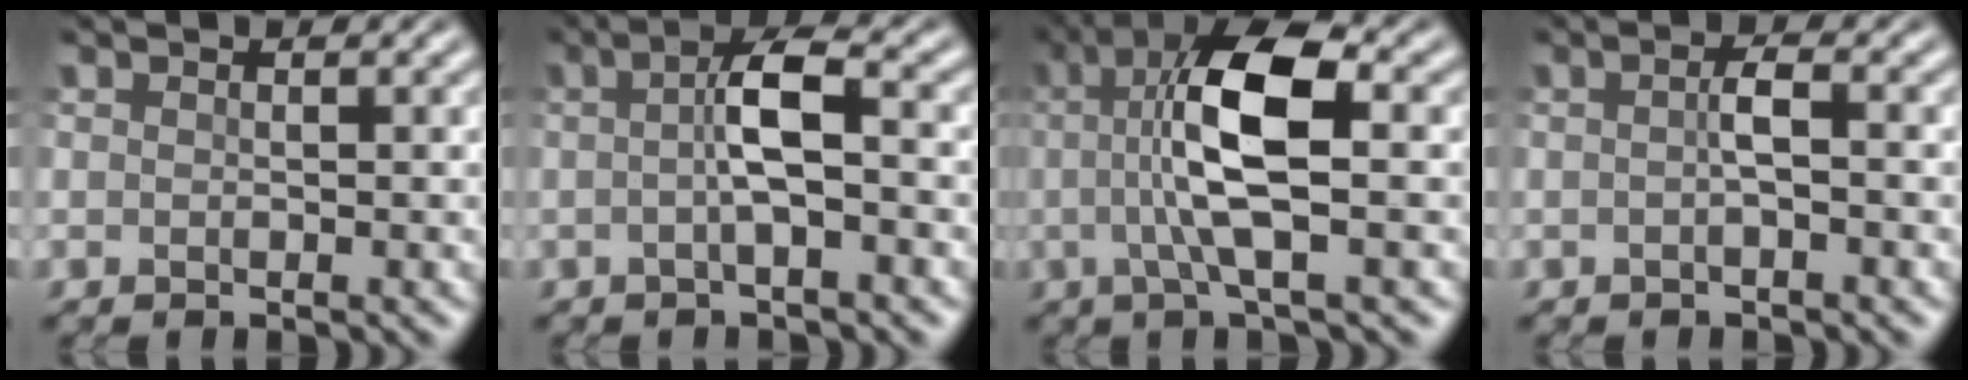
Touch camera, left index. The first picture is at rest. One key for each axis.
{"total": 4.0, "fx": -0.2, "fy": 0.8, "fz": 3.9, "tx": -0.075, "ty": 0.010, "tz": -0.008}
{"total": 7.6, "fx": 0.9, "fy": 2.0, "fz": 7.3, "tx": -0.144, "ty": 0.015, "tz": 0.010}
{"total": 1.6, "fx": -0.3, "fy": 0.4, "fz": 1.6, "tx": -0.034, "ty": 0.003, "tz": -0.004}